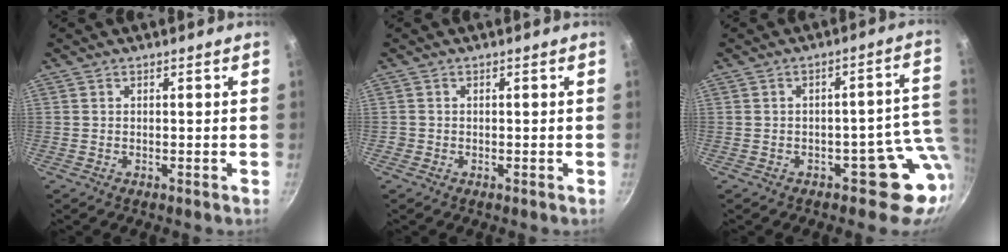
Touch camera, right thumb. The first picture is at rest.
{"total": 0.7, "force": [-0.2, 0.7, 0.1], "torque": [0.001, 0.002, -0.006]}
{"total": 10.2, "force": [-2.1, 7.0, 7.1], "torque": [0.004, 0.026, -0.021]}